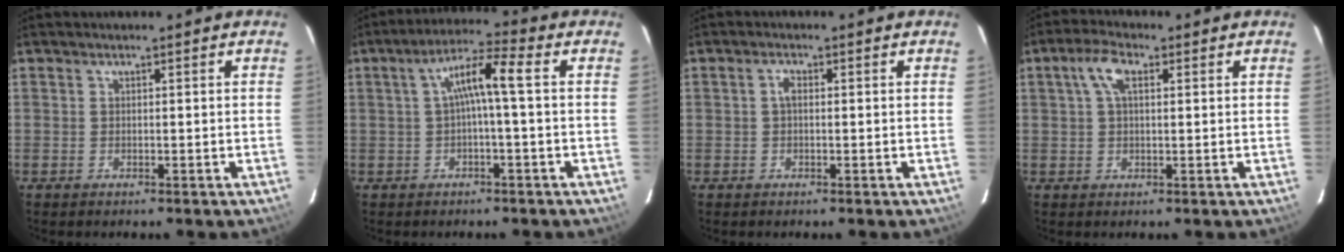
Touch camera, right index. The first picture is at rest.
{"total": 6.2, "force": [0.0, 0.3, 6.2], "torque": [-0.126, 0.019, 0.002]}
{"total": 1.5, "force": [0.0, 0.8, 1.2], "torque": [-0.025, 0.008, -0.002]}
{"total": 5.0, "force": [1.6, 2.3, 4.1], "torque": [-0.081, 0.015, 0.030]}